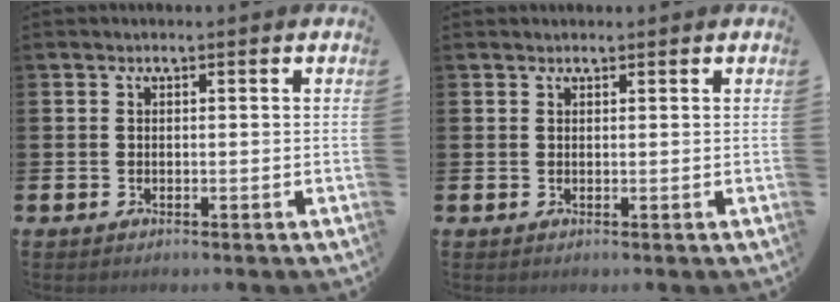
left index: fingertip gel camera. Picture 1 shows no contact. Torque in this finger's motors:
{"motor_torque": [0.98, -1.16, 0.01, -0.03]}